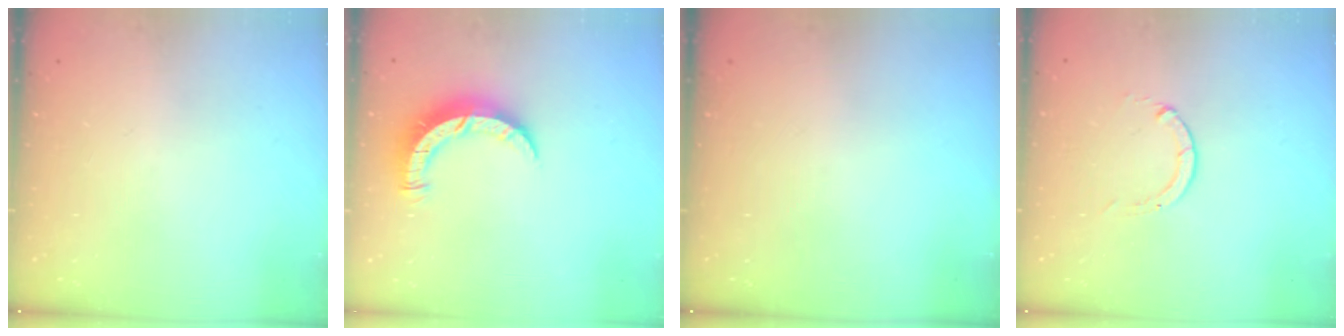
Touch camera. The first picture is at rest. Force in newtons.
{"total": 8.2, "press": 8.2, "slide": 1.0}
{"total": 0.0}
{"total": 0.0}